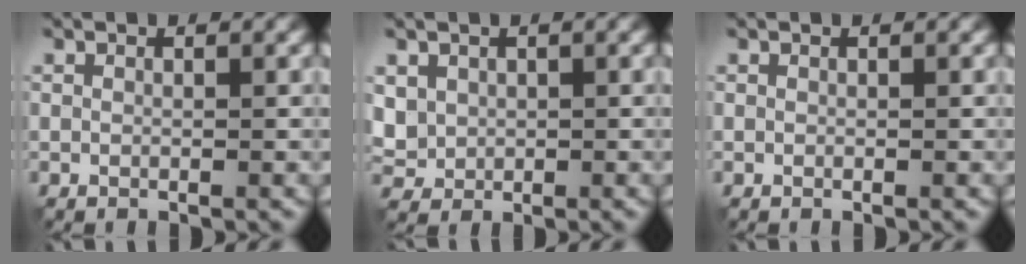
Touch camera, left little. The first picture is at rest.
{"total": 2.4, "force": [0.8, 2.1, 0.8], "torque": [-0.022, -0.004, 0.021]}
{"total": 0.0}